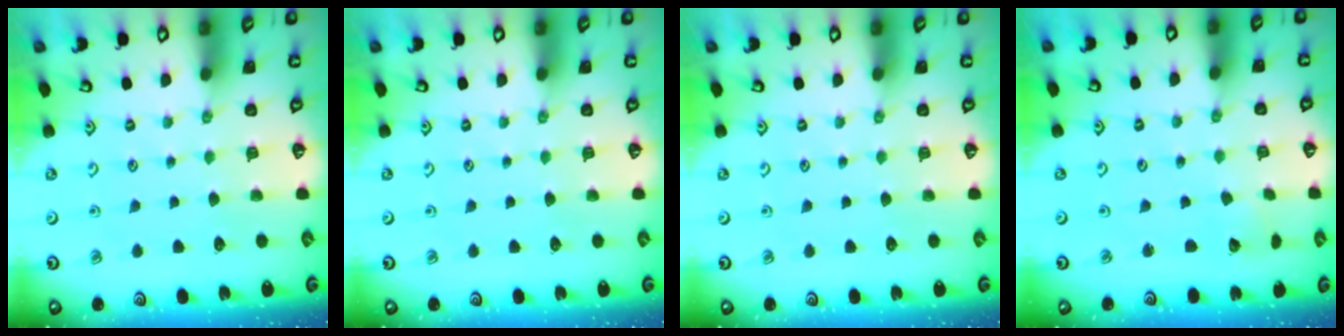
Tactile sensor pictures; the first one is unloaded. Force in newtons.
{"total": 0.0}
{"total": 0.0}
{"total": 1.7, "press": 1.7, "slide": 0.1}